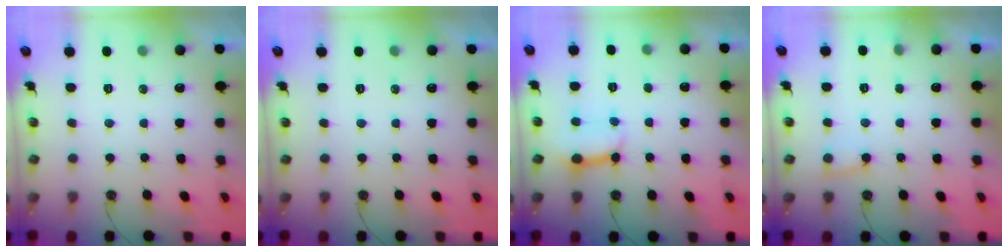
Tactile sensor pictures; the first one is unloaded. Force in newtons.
{"total": 0.0}
{"total": 9.6, "press": 9.6, "slide": 0.8}
{"total": 6.5, "press": 6.5, "slide": 0.5}